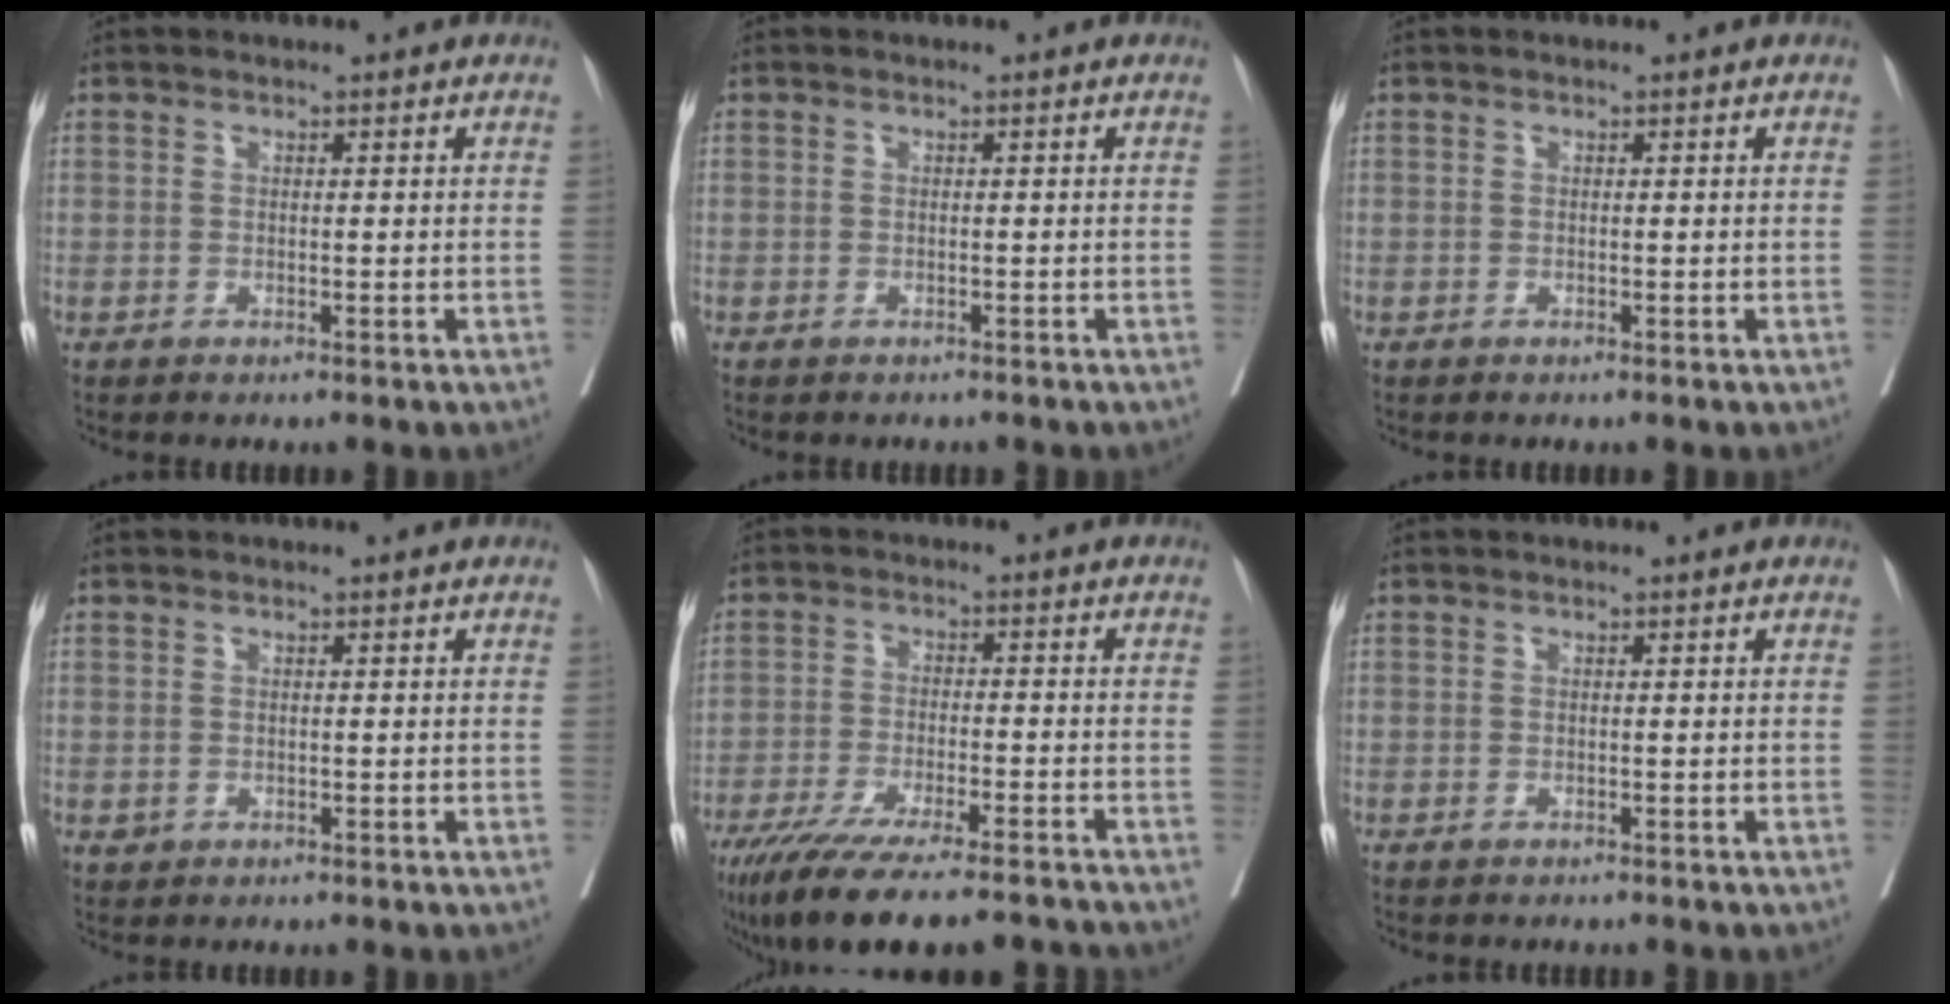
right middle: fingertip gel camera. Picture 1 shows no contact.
{"total": 1.8, "force": [-1.6, 0.7, 0.5], "torque": [-0.016, -0.004, -0.021]}
{"total": 0.0}
{"total": 0.8, "force": [-0.2, 0.7, 0.2], "torque": [-0.003, 0.001, 0.001]}
{"total": 17.9, "force": [-15.2, 1.7, 9.3], "torque": [-0.137, -0.039, -0.233]}
{"total": 1.6, "force": [-1.4, 0.4, 0.6], "torque": [-0.016, -0.003, -0.018]}